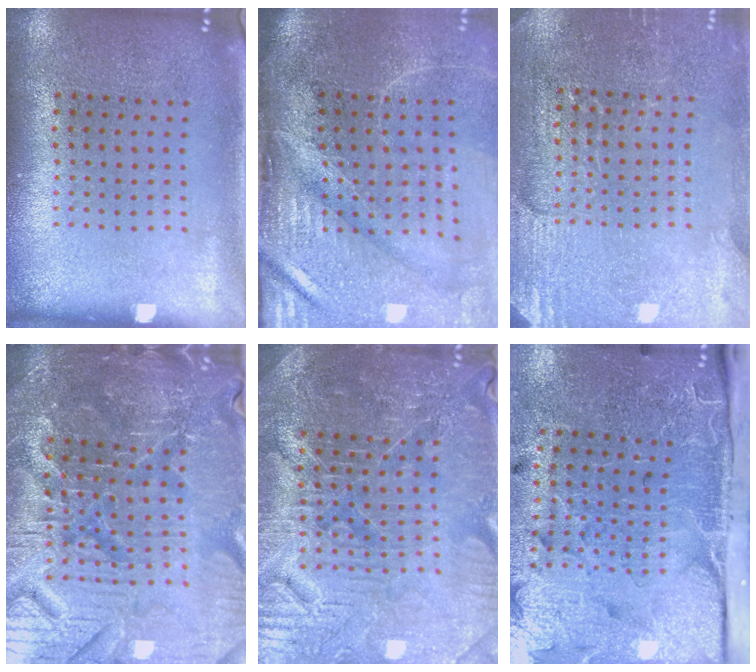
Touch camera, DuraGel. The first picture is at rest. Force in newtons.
{"total": 4.6, "press": 3.8, "slide": 2.5}
{"total": 2.9, "press": 2.8, "slide": 0.3}
{"total": 5.5, "press": 5.2, "slide": 1.6}
{"total": 4.6, "press": 4.4, "slide": 1.3}
{"total": 5.1, "press": 4.0, "slide": 3.1}